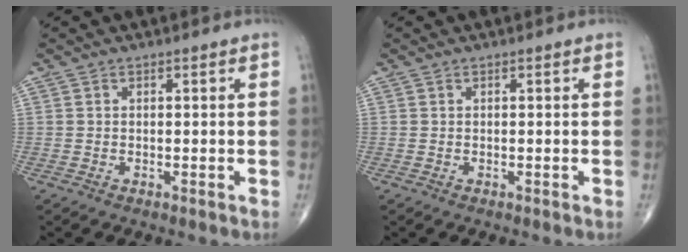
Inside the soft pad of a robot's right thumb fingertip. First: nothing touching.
{"total": 0.0}